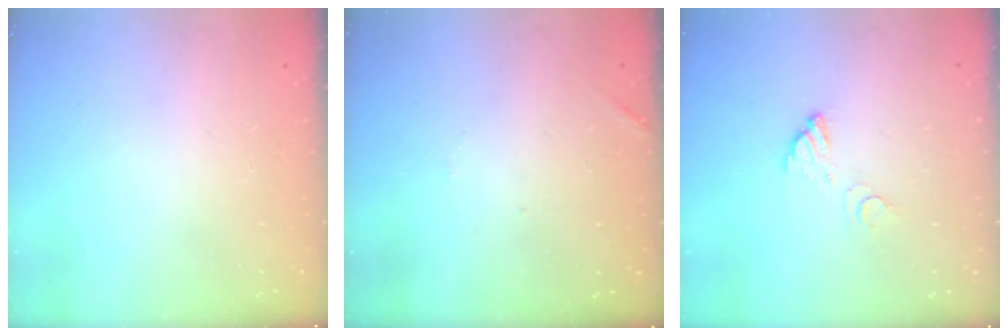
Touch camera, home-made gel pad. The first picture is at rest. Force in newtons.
{"total": 5.7, "press": 5.7, "slide": 0.1}
{"total": 3.6, "press": 3.6, "slide": 0.2}